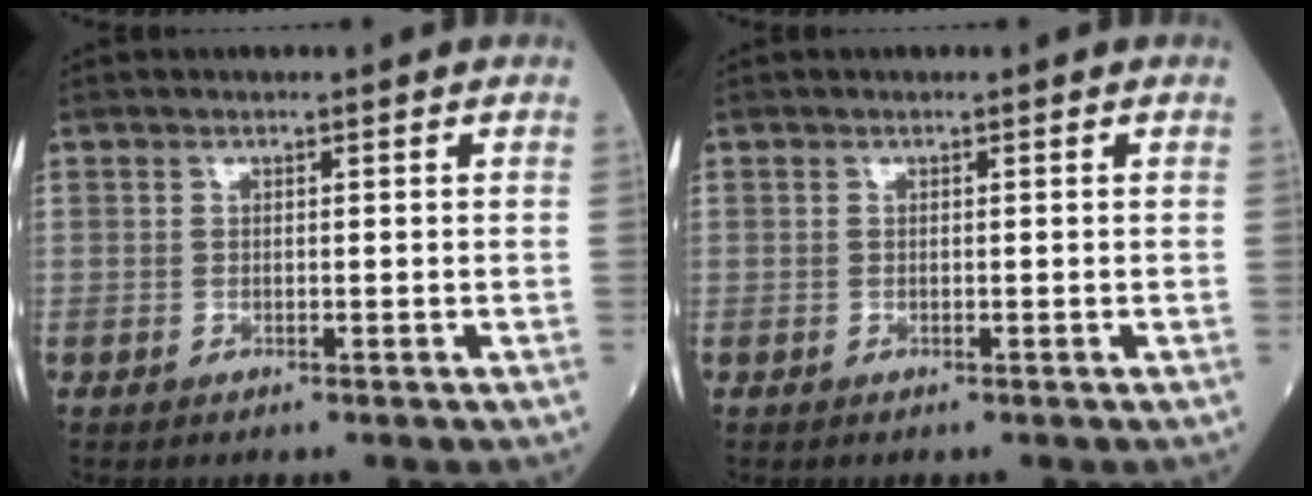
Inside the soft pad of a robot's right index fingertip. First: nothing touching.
{"total": 0.0}